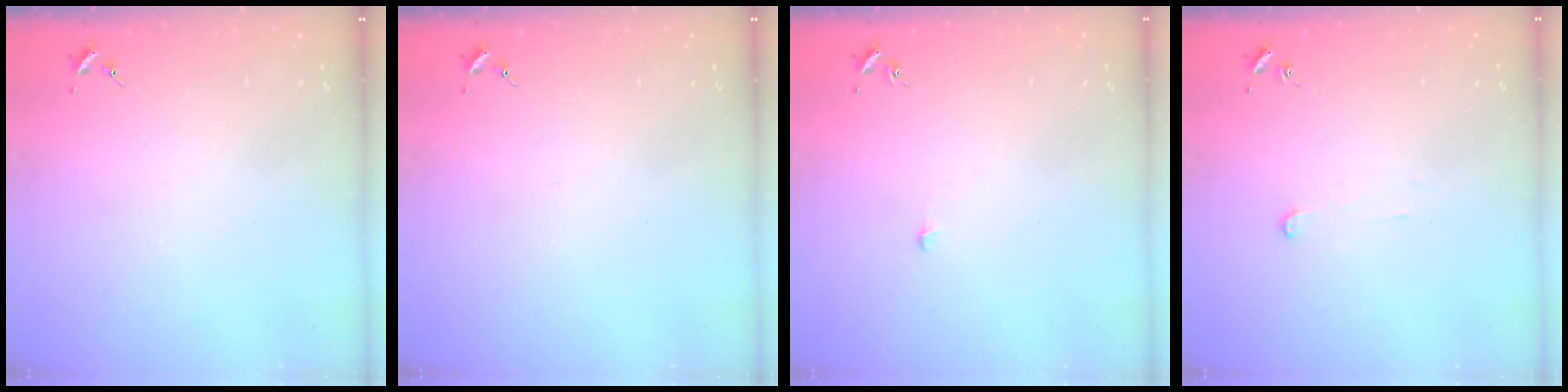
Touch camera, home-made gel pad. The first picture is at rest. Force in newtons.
{"total": 0.0}
{"total": 3.3, "press": 3.3, "slide": 0.3}
{"total": 2.6, "press": 2.6, "slide": 0.2}